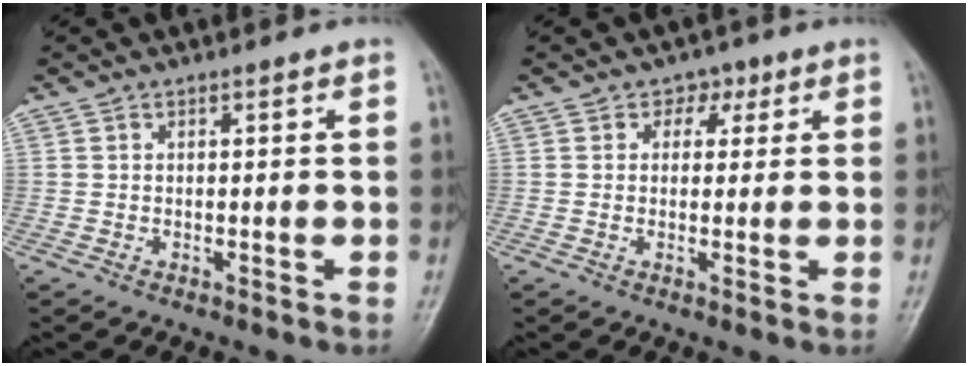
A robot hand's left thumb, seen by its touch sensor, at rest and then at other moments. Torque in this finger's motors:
{"motor_torque": [-0.33, 0.02, -0.08, 0.07, -0.16]}